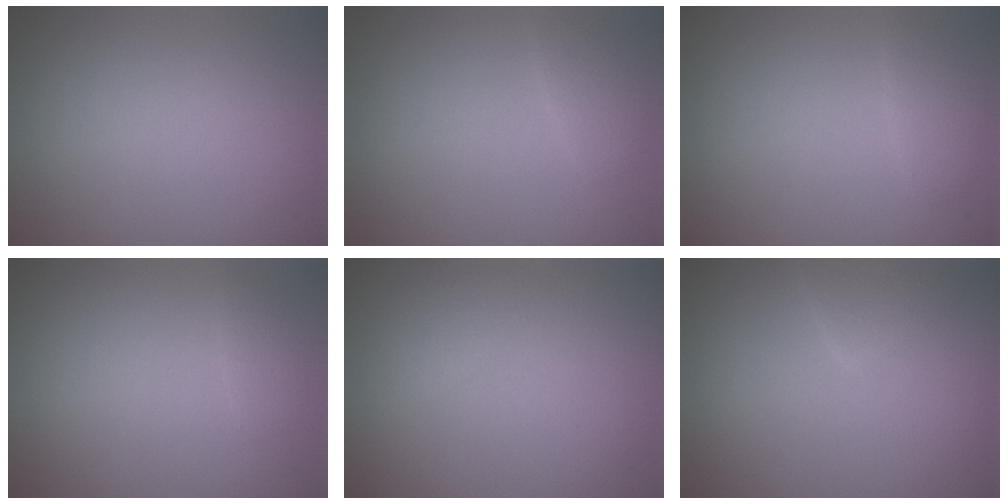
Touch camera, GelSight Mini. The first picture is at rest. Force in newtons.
{"total": 1.6, "press": 1.6, "slide": 0.1}
{"total": 1.4, "press": 1.4, "slide": 0.1}
{"total": 0.9, "press": 0.9, "slide": 0.0}
{"total": 1.2, "press": 1.2, "slide": 0.0}
{"total": 1.7, "press": 1.7, "slide": 0.1}